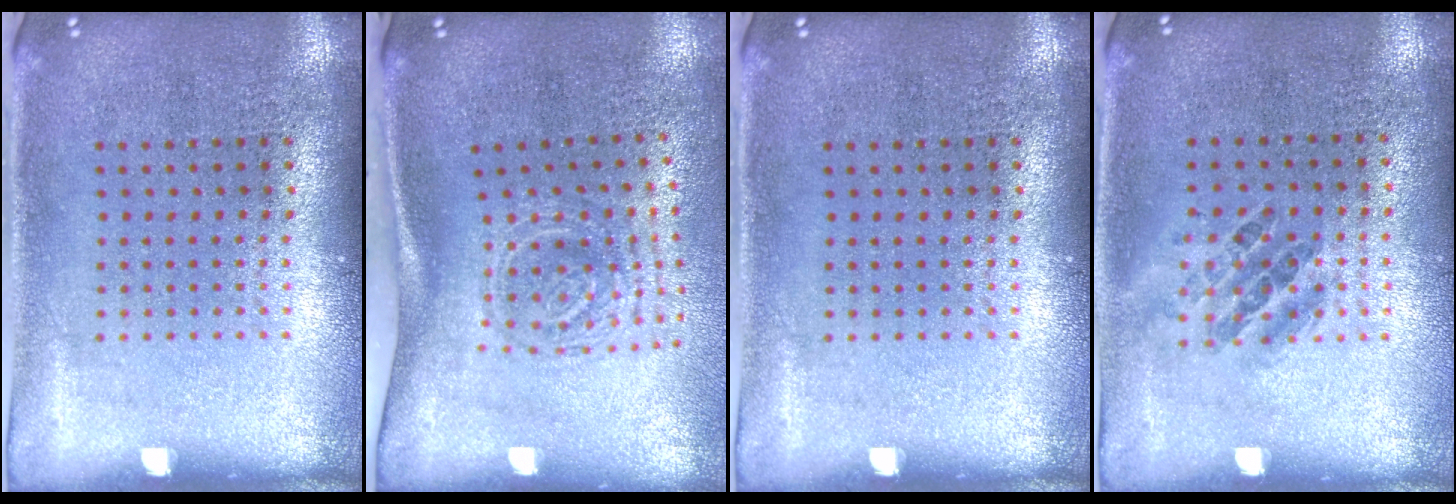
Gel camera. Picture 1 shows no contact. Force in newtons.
{"total": 1.8, "press": 1.2, "slide": 1.4}
{"total": 0.0}
{"total": 0.9, "press": 0.8, "slide": 0.5}